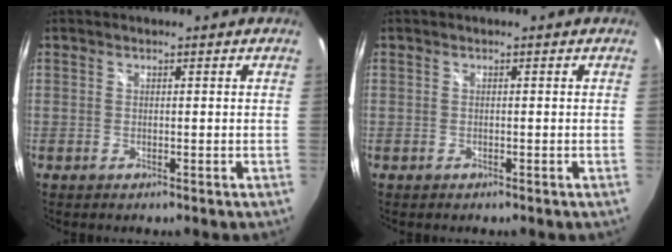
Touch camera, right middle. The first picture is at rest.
{"total": 0.5, "force": [-0.4, 0.3, 0.1], "torque": [-0.003, -0.003, -0.008]}